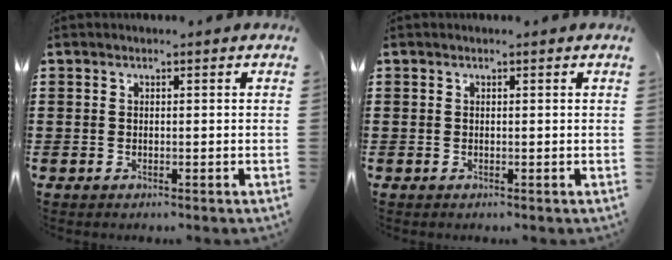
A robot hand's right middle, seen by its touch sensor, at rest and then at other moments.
{"total": 0.0}